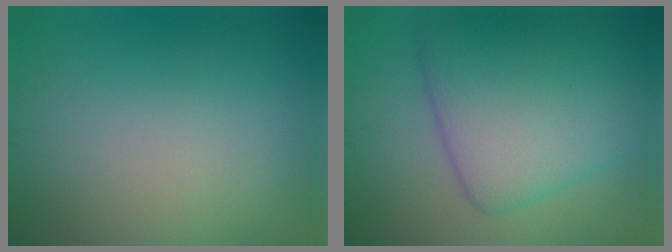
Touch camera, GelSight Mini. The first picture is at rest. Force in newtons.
{"total": 8.5, "press": 8.5, "slide": 0.0}